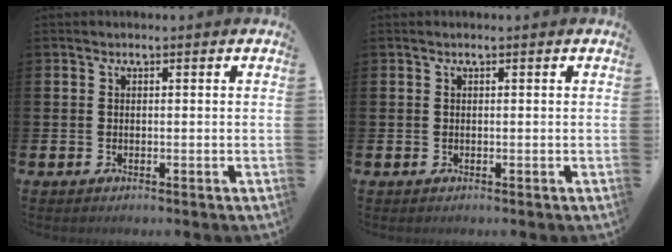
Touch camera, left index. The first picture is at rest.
{"total": 0.0}